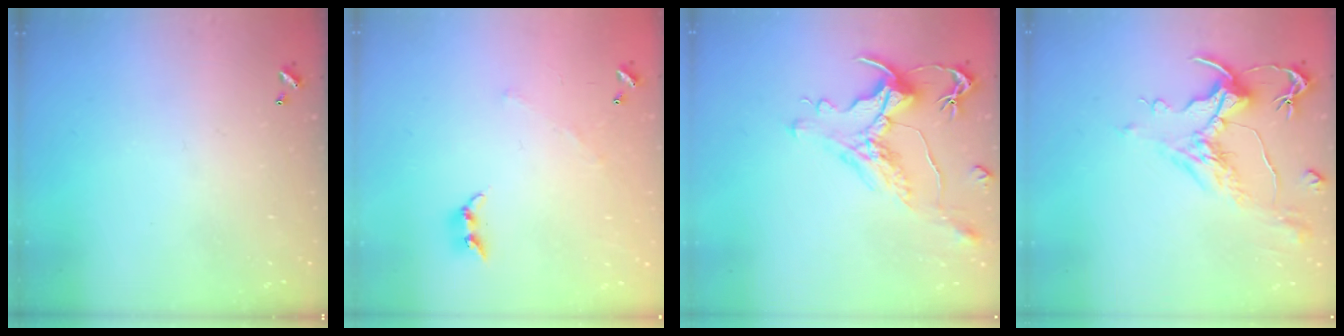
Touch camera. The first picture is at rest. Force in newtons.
{"total": 3.8, "press": 3.7, "slide": 0.9}
{"total": 1.5, "press": 0.7, "slide": 1.3}
{"total": 1.6, "press": 0.6, "slide": 1.4}